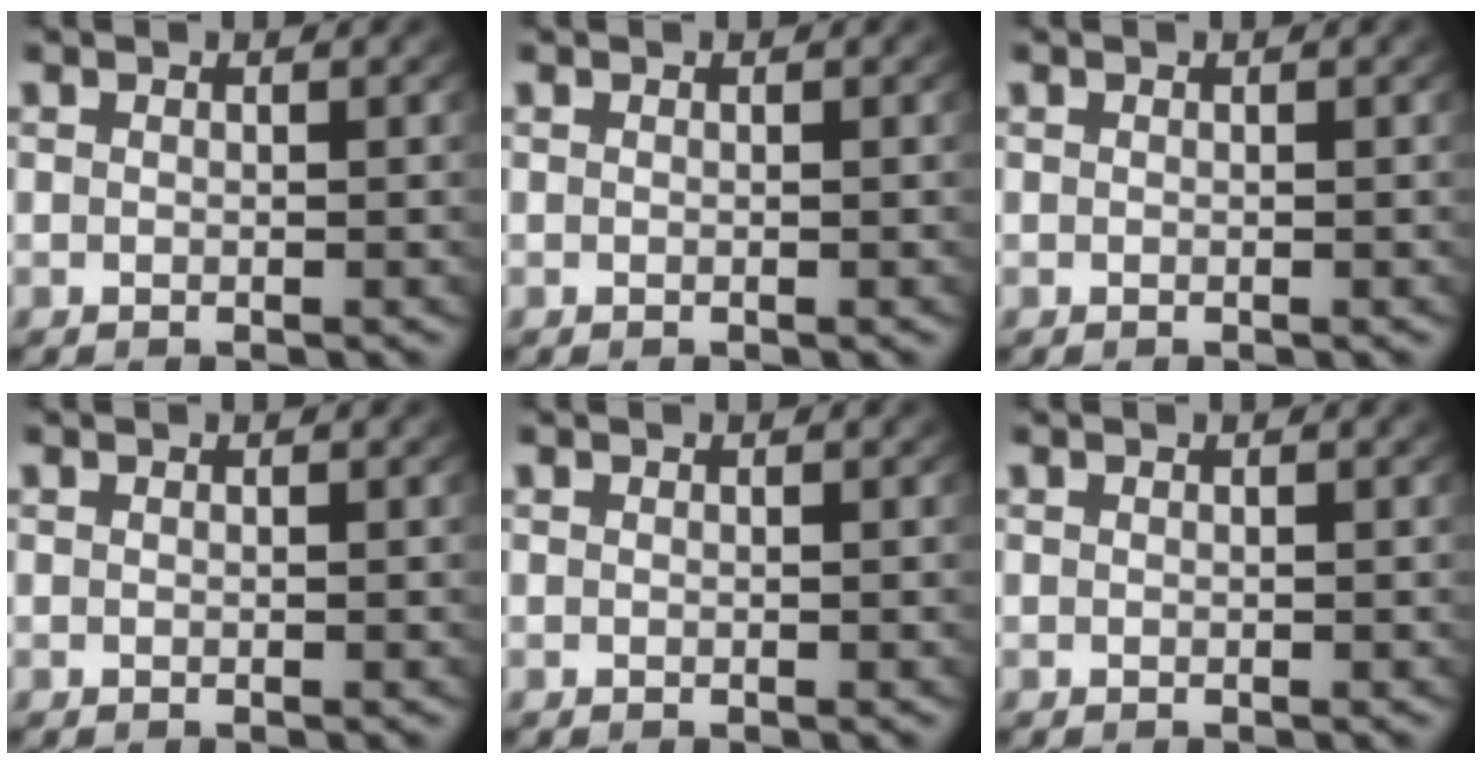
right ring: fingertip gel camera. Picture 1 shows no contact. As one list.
[{"total": 0.0}, {"total": 0.0}, {"total": 0.0}, {"total": 0.0}, {"total": 0.6, "force": [-0.1, -0.5, -0.3], "torque": [0.005, -0.012, 0.008]}]